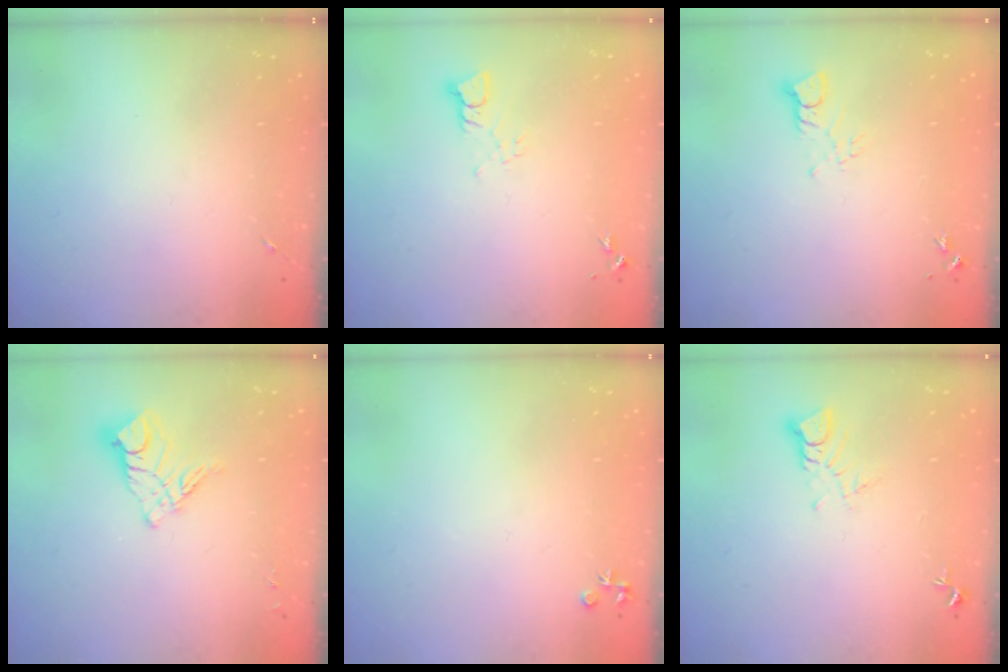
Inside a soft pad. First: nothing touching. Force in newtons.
{"total": 3.3, "press": 3.3, "slide": 0.0}
{"total": 3.1, "press": 3.1, "slide": 0.3}
{"total": 11.3, "press": 11.3, "slide": 1.1}
{"total": 4.0, "press": 4.0, "slide": 0.6}
{"total": 3.8, "press": 3.7, "slide": 0.2}